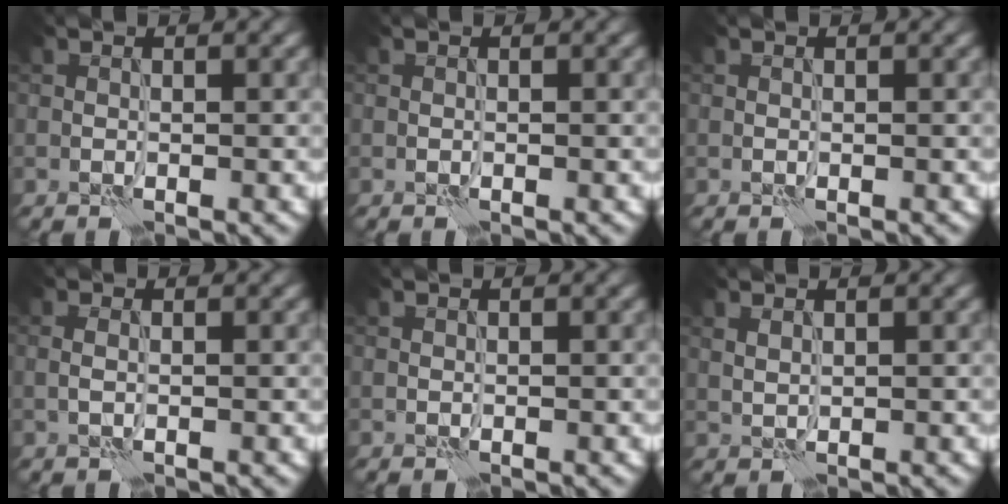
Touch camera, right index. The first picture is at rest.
{"total": 0.0}
{"total": 0.0}
{"total": 0.8, "force": [-0.1, 0.3, 0.7], "torque": [-0.016, -0.005, 0.000]}
{"total": 0.0}
{"total": 0.7, "force": [0.5, 0.3, 0.3], "torque": [-0.016, 0.000, 0.015]}